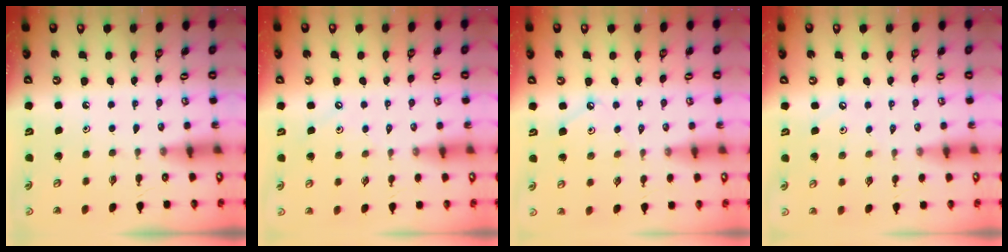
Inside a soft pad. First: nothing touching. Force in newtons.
{"total": 2.6, "press": 2.6, "slide": 0.3}
{"total": 3.2, "press": 3.2, "slide": 0.2}
{"total": 1.9, "press": 1.9, "slide": 0.4}